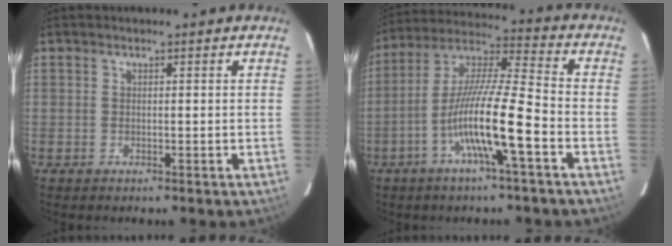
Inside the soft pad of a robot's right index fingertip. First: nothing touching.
{"total": 13.6, "force": [-5.0, 0.4, 12.7], "torque": [-0.243, 0.006, -0.097]}